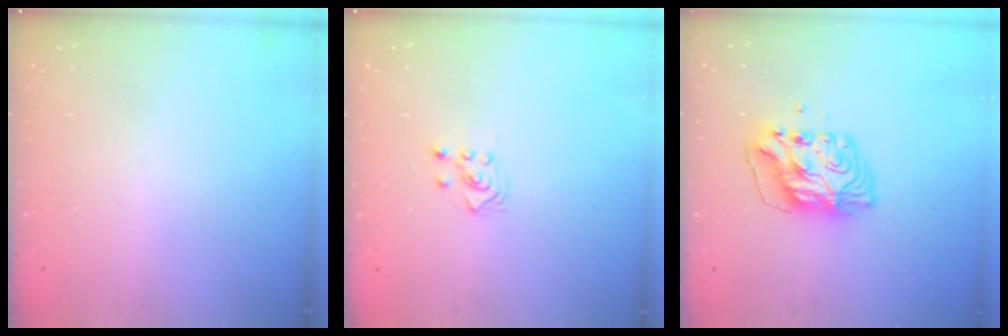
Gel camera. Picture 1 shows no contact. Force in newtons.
{"total": 3.3, "press": 3.2, "slide": 1.0}
{"total": 11.3, "press": 11.3, "slide": 1.1}